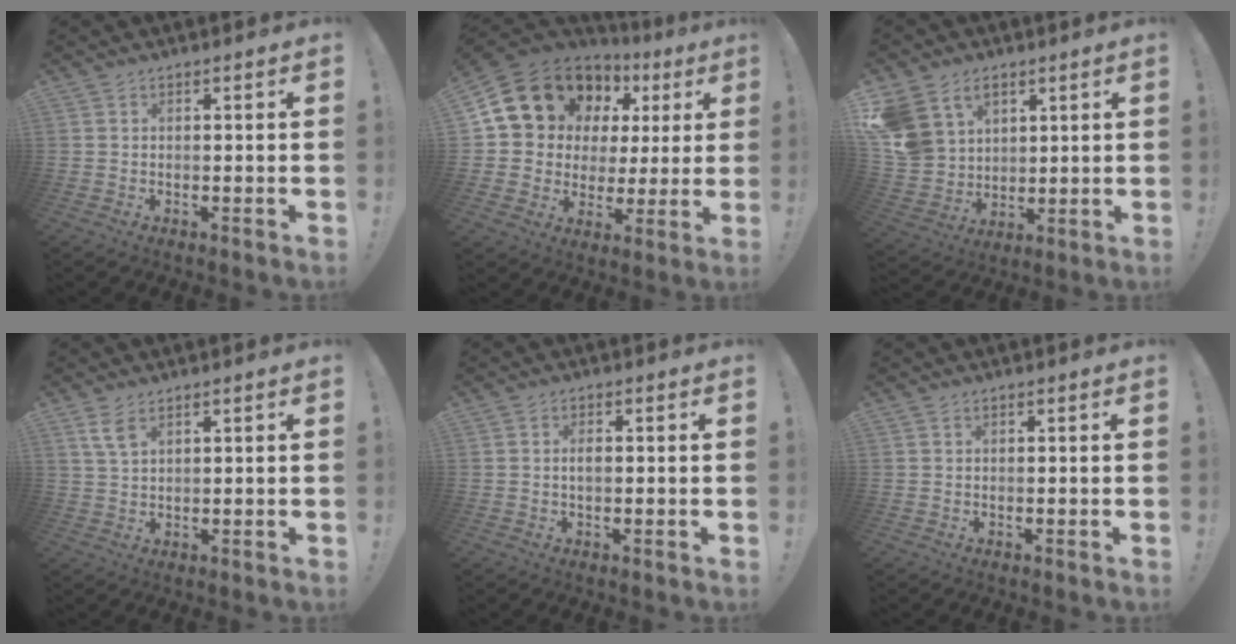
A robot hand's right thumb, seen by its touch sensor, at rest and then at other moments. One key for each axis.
{"total": 15.0, "fx": 9.4, "fy": 10.4, "fz": 5.2, "tx": -0.084, "ty": -0.066, "tz": 0.196}
{"total": 13.1, "fx": 6.4, "fy": 10.1, "fz": 5.3, "tx": -0.103, "ty": -0.037, "tz": 0.132}
{"total": 4.6, "fx": 2.8, "fy": 1.8, "fz": 3.3, "tx": -0.053, "ty": -0.011, "tz": 0.050}
{"total": 1.6, "fx": -0.2, "fy": 0.6, "fz": 1.5, "tx": -0.021, "ty": 0.001, "tz": -0.006}
{"total": 0.0}